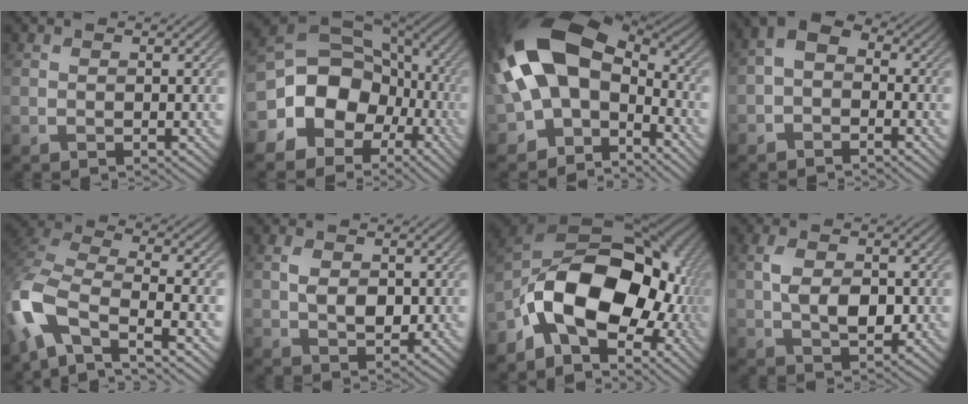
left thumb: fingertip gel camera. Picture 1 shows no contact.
{"total": 15.2, "force": [-3.9, 12.1, 8.4], "torque": [-0.191, -0.017, -0.067]}
{"total": 16.0, "force": [-2.2, 10.5, 11.8], "torque": [-0.237, -0.004, -0.053]}
{"total": 4.1, "force": [-1.3, 2.8, 2.6], "torque": [-0.042, 0.012, -0.039]}
{"total": 11.8, "force": [-6.3, 5.2, 8.5], "torque": [-0.205, -0.019, -0.135]}
{"total": 3.6, "force": [0.4, 2.4, 2.7], "torque": [-0.056, -0.001, 0.007]}
{"total": 16.0, "force": [-4.7, 10.2, 11.4], "torque": [-0.180, -0.006, -0.097]}
{"total": 5.0, "force": [0.1, 3.0, 4.0], "torque": [-0.083, -0.002, 0.004]}